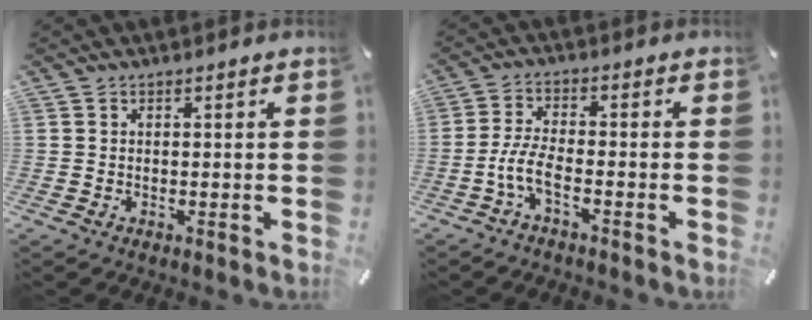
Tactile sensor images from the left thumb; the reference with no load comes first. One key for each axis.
{"total": 6.2, "fx": -3.0, "fy": 1.9, "fz": 5.1, "tx": -0.119, "ty": -0.006, "tz": -0.059}